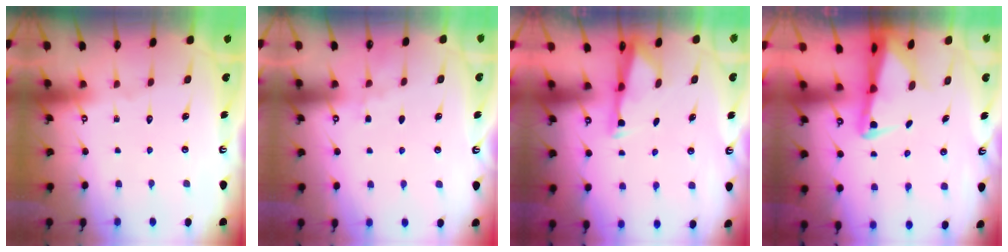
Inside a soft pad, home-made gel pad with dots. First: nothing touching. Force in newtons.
{"total": 2.9, "press": 2.8, "slide": 0.5}
{"total": 3.0, "press": 2.9, "slide": 0.5}
{"total": 3.3, "press": 3.2, "slide": 0.6}